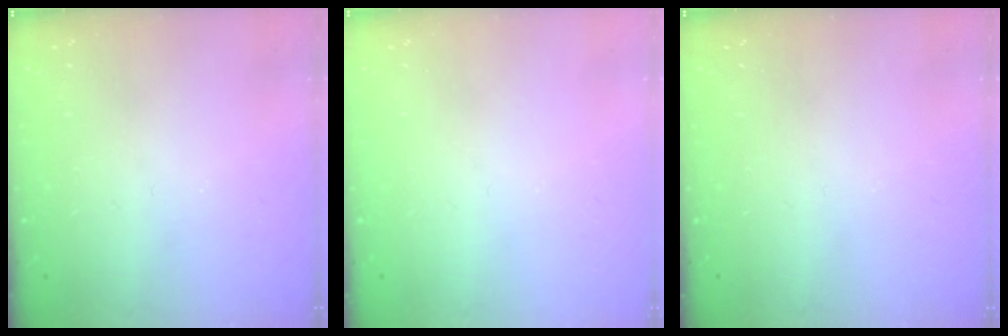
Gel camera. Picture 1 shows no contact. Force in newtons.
{"total": 0.0}
{"total": 0.0}